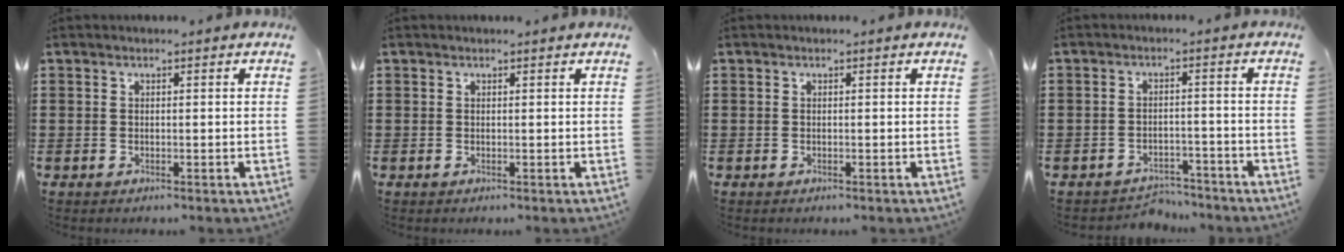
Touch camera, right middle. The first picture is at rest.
{"total": 0.0}
{"total": 0.0}
{"total": 3.3, "force": [-3.2, 0.7, -0.2], "torque": [-0.005, 0.001, -0.070]}